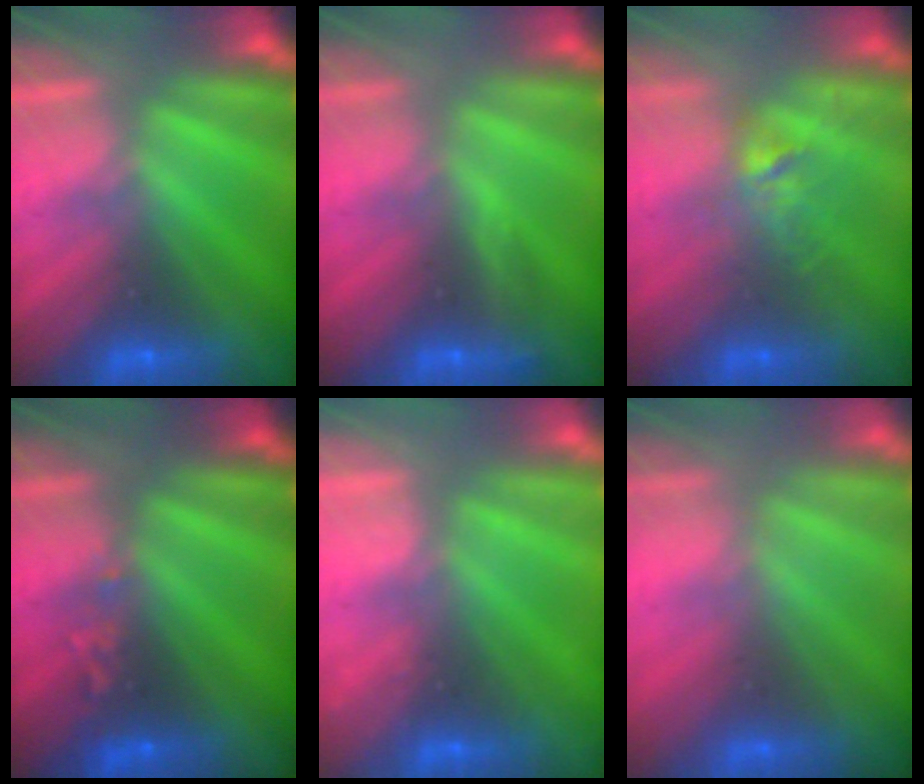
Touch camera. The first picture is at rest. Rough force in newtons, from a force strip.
{"total": 3.0}
{"total": 2.9}
{"total": 2.5}
{"total": 2.3}
{"total": 2.5}